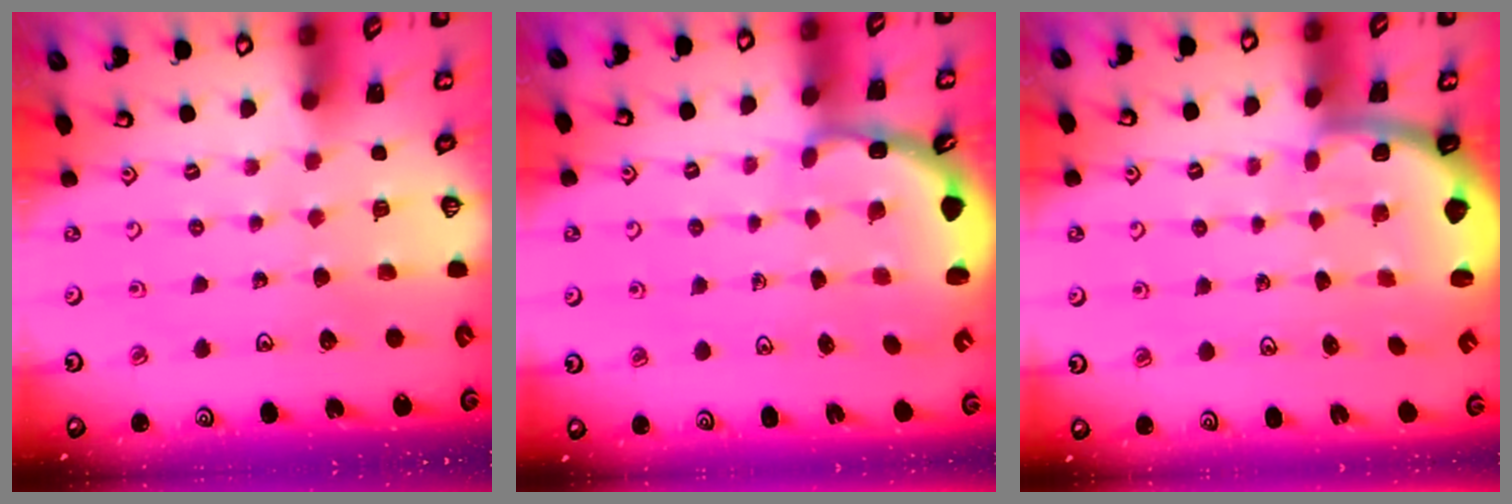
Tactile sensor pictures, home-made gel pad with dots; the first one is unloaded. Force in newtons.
{"total": 3.3, "press": 2.5, "slide": 2.2}
{"total": 2.0, "press": 1.9, "slide": 0.5}